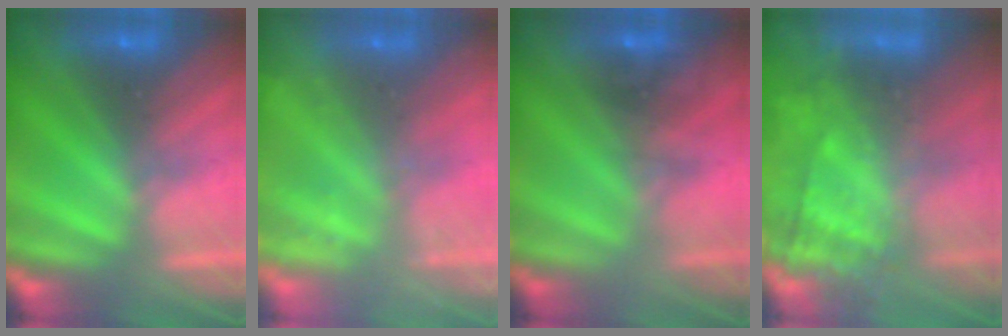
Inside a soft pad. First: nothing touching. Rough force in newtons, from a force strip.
{"total": 2.4}
{"total": 1.6}
{"total": 7.8}